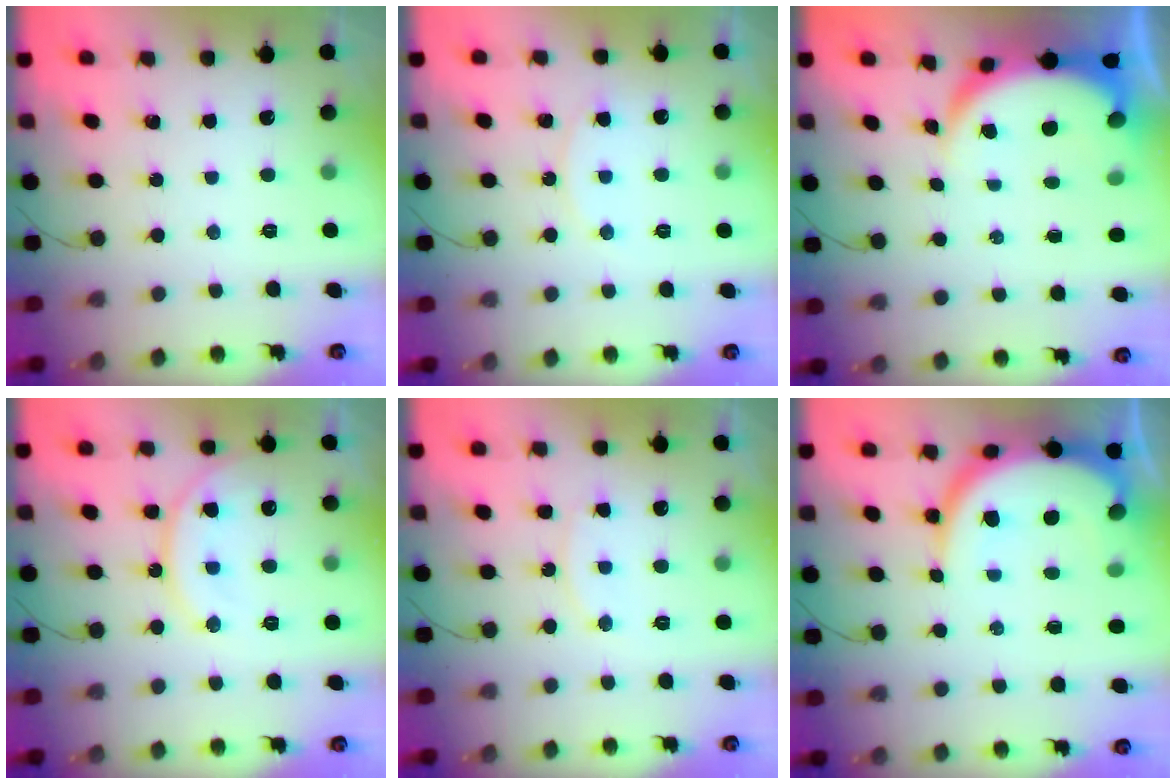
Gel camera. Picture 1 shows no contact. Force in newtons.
{"total": 6.1, "press": 6.1, "slide": 0.4}
{"total": 6.3, "press": 6.2, "slide": 0.4}
{"total": 14.4, "press": 14.3, "slide": 1.4}
{"total": 8.4, "press": 8.4, "slide": 0.4}
{"total": 11.3, "press": 11.3, "slide": 0.6}